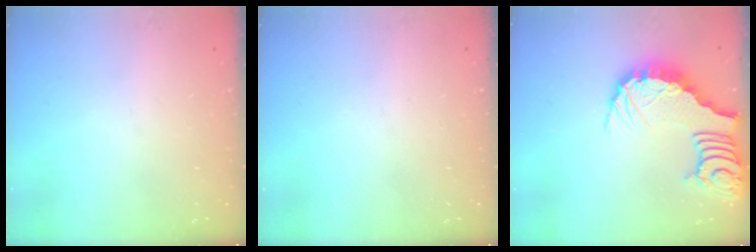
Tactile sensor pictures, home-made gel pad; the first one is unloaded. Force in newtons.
{"total": 0.0}
{"total": 7.1, "press": 7.0, "slide": 1.1}